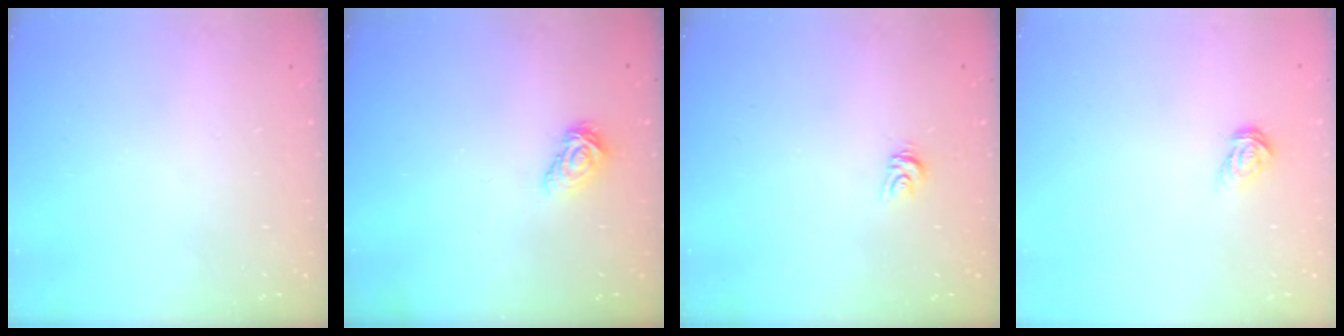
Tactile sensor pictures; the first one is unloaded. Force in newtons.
{"total": 5.7, "press": 5.7, "slide": 0.7}
{"total": 4.0, "press": 4.0, "slide": 0.2}
{"total": 4.2, "press": 4.1, "slide": 0.4}